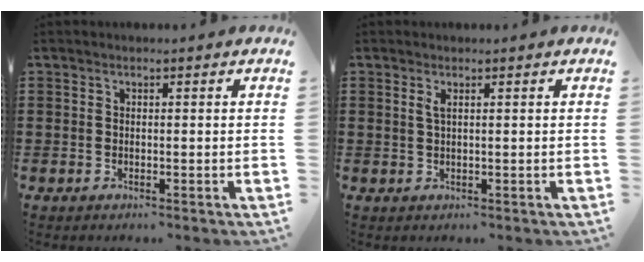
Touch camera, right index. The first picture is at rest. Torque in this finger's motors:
{"motor_torque": [0.01, 0.01, 0.01, 0.04]}